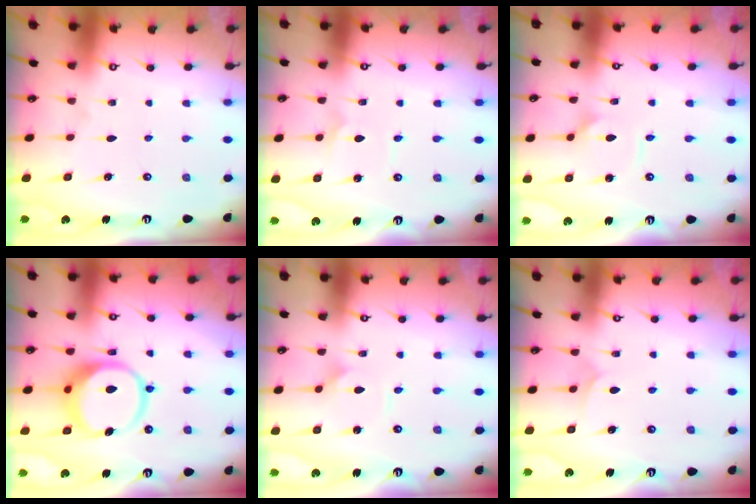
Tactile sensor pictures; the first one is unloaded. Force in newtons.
{"total": 1.3, "press": 1.3, "slide": 0.1}
{"total": 2.4, "press": 2.4, "slide": 0.3}
{"total": 11.8, "press": 11.7, "slide": 1.6}
{"total": 1.9, "press": 1.9, "slide": 0.0}
{"total": 4.0, "press": 4.0, "slide": 0.4}